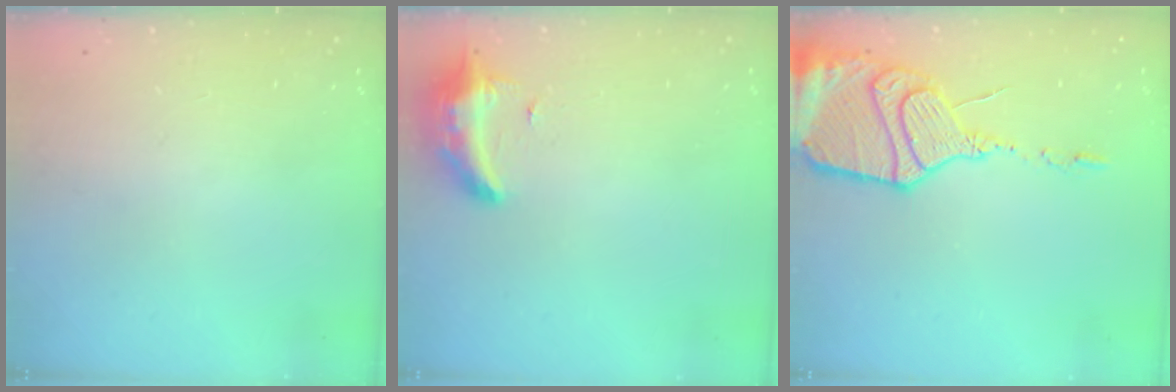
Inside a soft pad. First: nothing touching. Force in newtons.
{"total": 12.2, "press": 9.7, "slide": 7.4}
{"total": 19.2, "press": 19.1, "slide": 1.6}